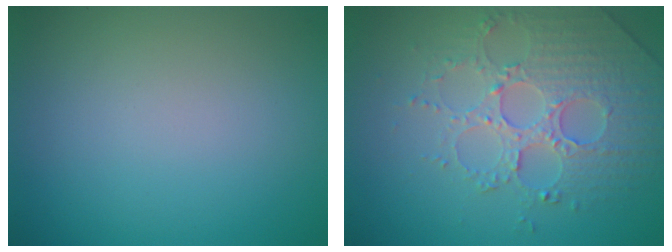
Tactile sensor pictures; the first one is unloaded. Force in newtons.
{"total": 4.2, "press": 4.0, "slide": 1.3}